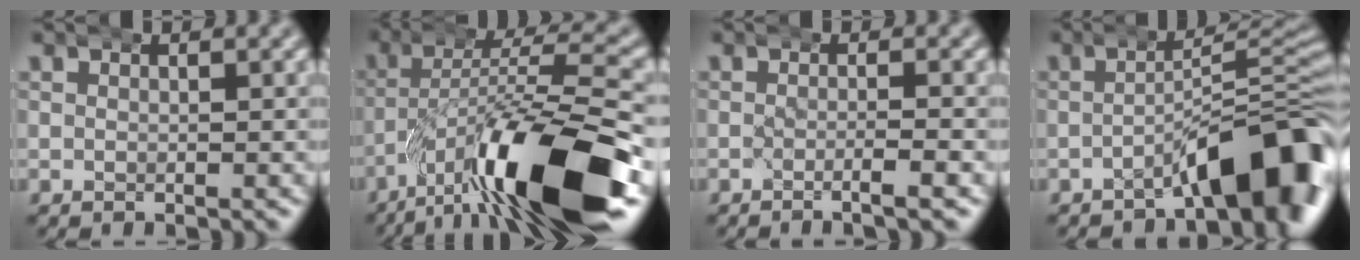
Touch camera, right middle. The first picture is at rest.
{"total": 12.8, "force": [-7.1, 2.3, 10.4], "torque": [-0.164, 0.005, -0.112]}
{"total": 1.4, "force": [-1.0, -0.5, 0.8], "torque": [-0.016, 0.005, -0.024]}
{"total": 8.2, "force": [-4.4, 2.3, 6.5], "torque": [-0.077, 0.010, -0.073]}